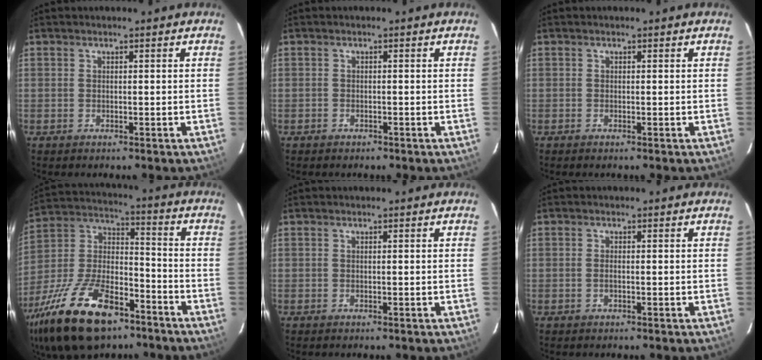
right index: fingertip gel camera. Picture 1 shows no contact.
{"total": 1.3, "force": [-0.9, 1.0, 0.0], "torque": [-0.002, 0.004, -0.013]}
{"total": 0.0}
{"total": 24.7, "force": [-15.1, 11.4, 15.8], "torque": [-0.328, -0.011, -0.260]}
{"total": 0.0}
{"total": 0.8, "force": [-0.3, 0.3, 0.7], "torque": [-0.016, 0.001, -0.006]}